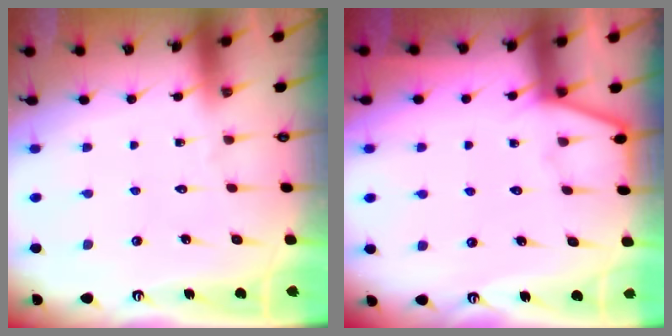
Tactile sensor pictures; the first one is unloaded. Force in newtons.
{"total": 4.4, "press": 4.4, "slide": 0.3}